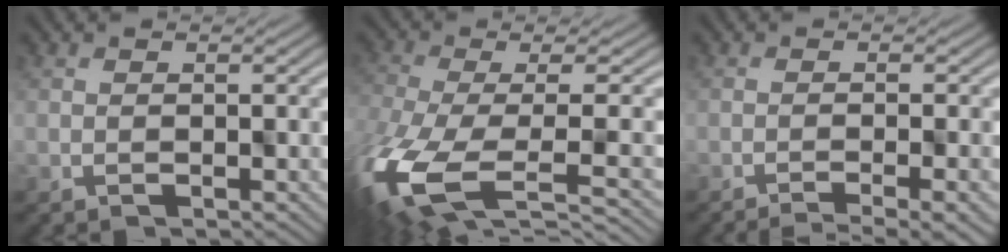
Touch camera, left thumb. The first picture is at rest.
{"total": 13.5, "force": [-4.2, 6.9, 10.9], "torque": [-0.295, -0.057, -0.040]}
{"total": 4.0, "force": [-3.0, 0.2, 2.7], "torque": [-0.037, 0.011, -0.048]}